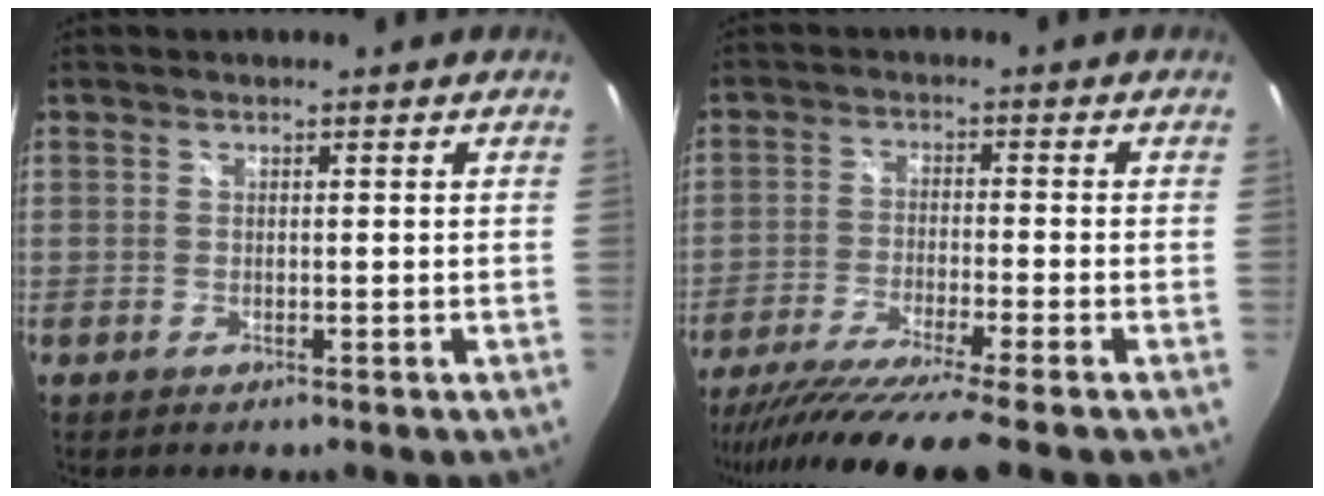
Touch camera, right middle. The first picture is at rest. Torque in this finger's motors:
{"motor_torque": [1.03, -1.11, 0.29, 0.09]}